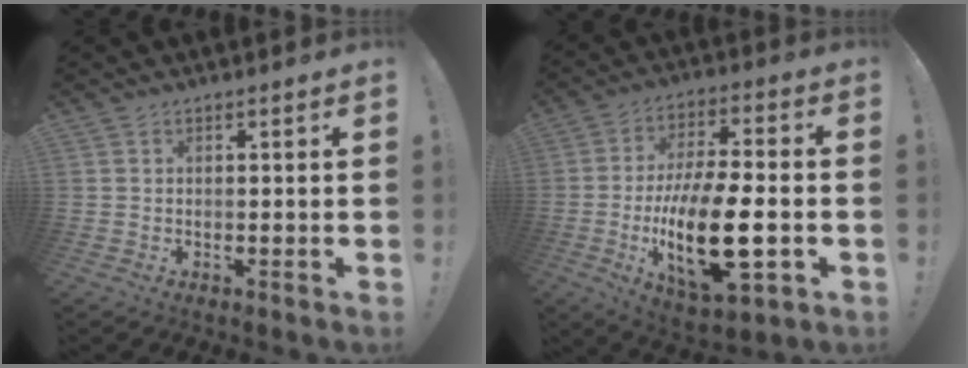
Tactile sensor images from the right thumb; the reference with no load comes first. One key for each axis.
{"total": 22.0, "fx": -4.7, "fy": 8.8, "fz": 19.7, "tx": -0.350, "ty": 0.002, "tz": -0.070}